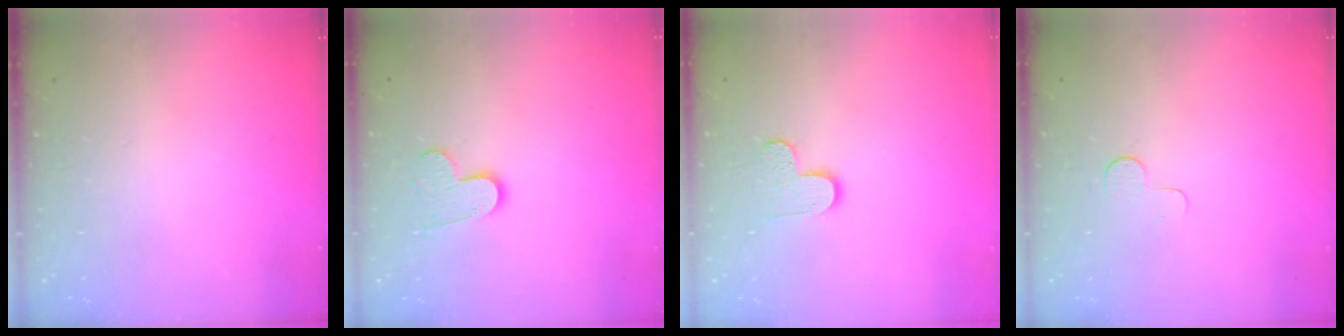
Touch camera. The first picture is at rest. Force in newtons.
{"total": 8.5, "press": 8.5, "slide": 0.5}
{"total": 4.9, "press": 4.9, "slide": 0.2}
{"total": 4.0, "press": 4.0, "slide": 0.4}